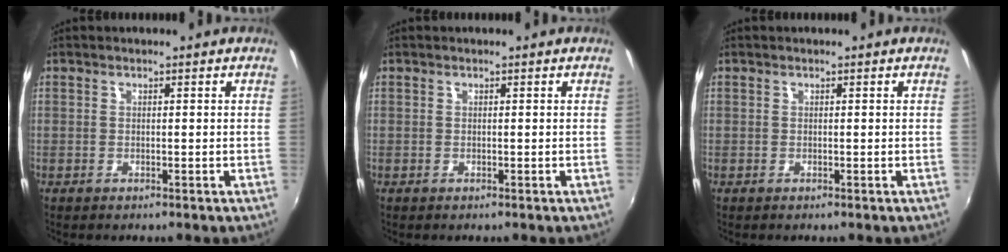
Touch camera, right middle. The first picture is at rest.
{"total": 0.0}
{"total": 0.0}